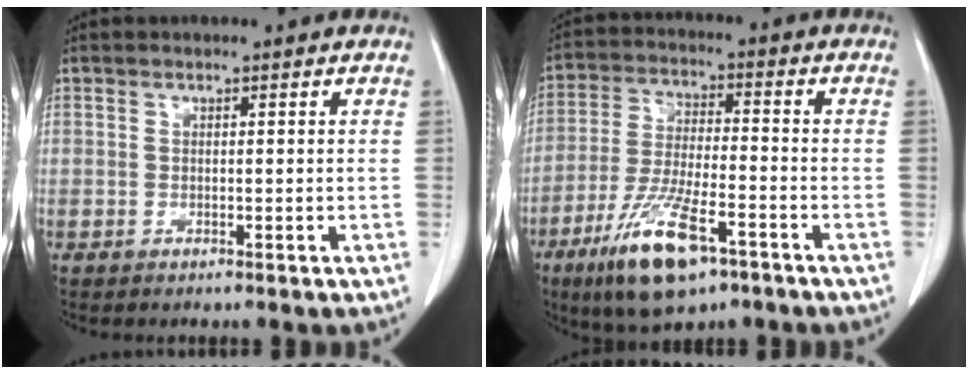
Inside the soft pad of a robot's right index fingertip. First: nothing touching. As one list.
[{"total": 13.1, "force": [-7.5, 3.3, 10.2], "torque": [-0.204, -0.022, -0.129]}]